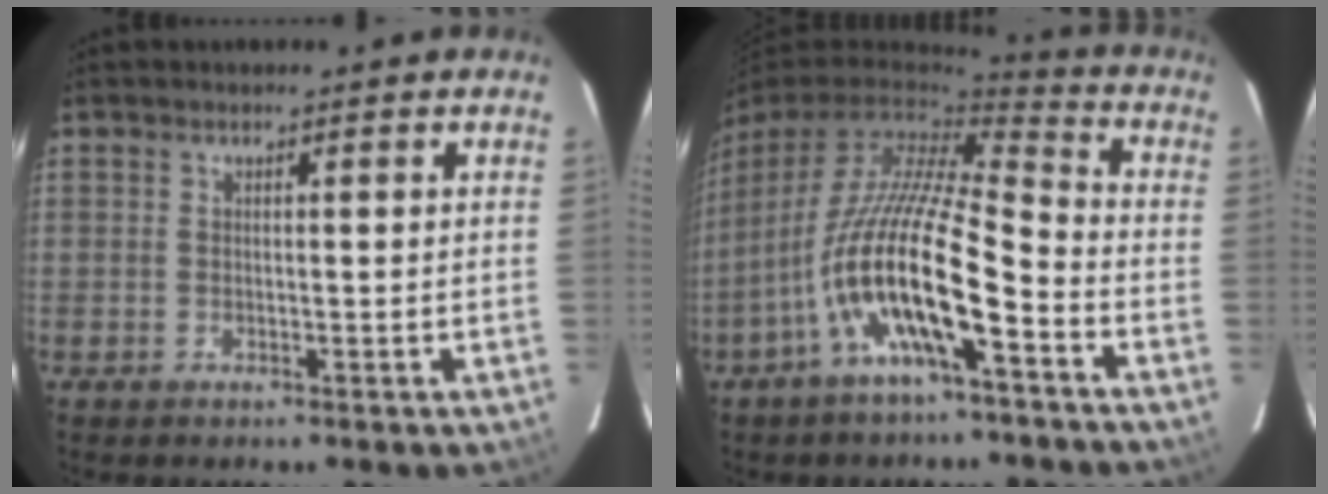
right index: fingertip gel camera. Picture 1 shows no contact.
{"total": 16.9, "force": [-7.0, 3.3, 15.0], "torque": [-0.274, -0.019, -0.138]}